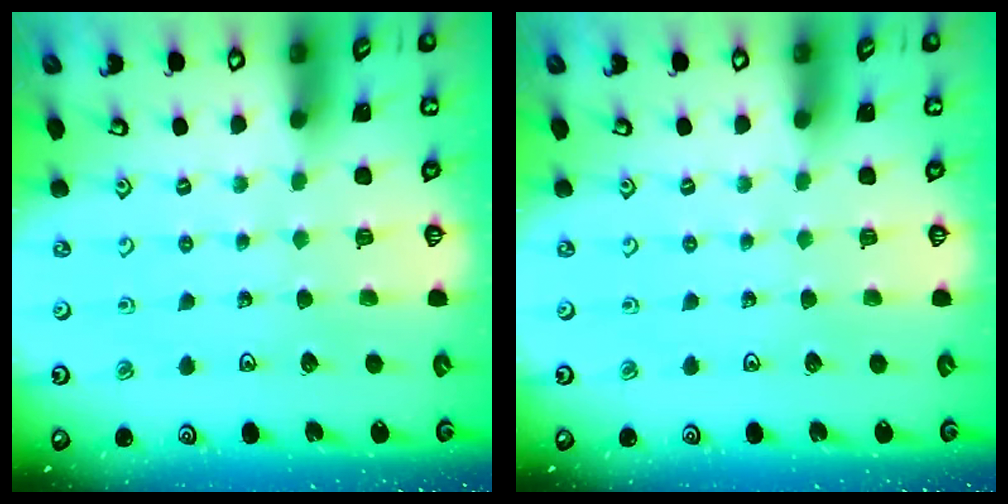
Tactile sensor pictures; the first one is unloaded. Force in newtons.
{"total": 0.0}